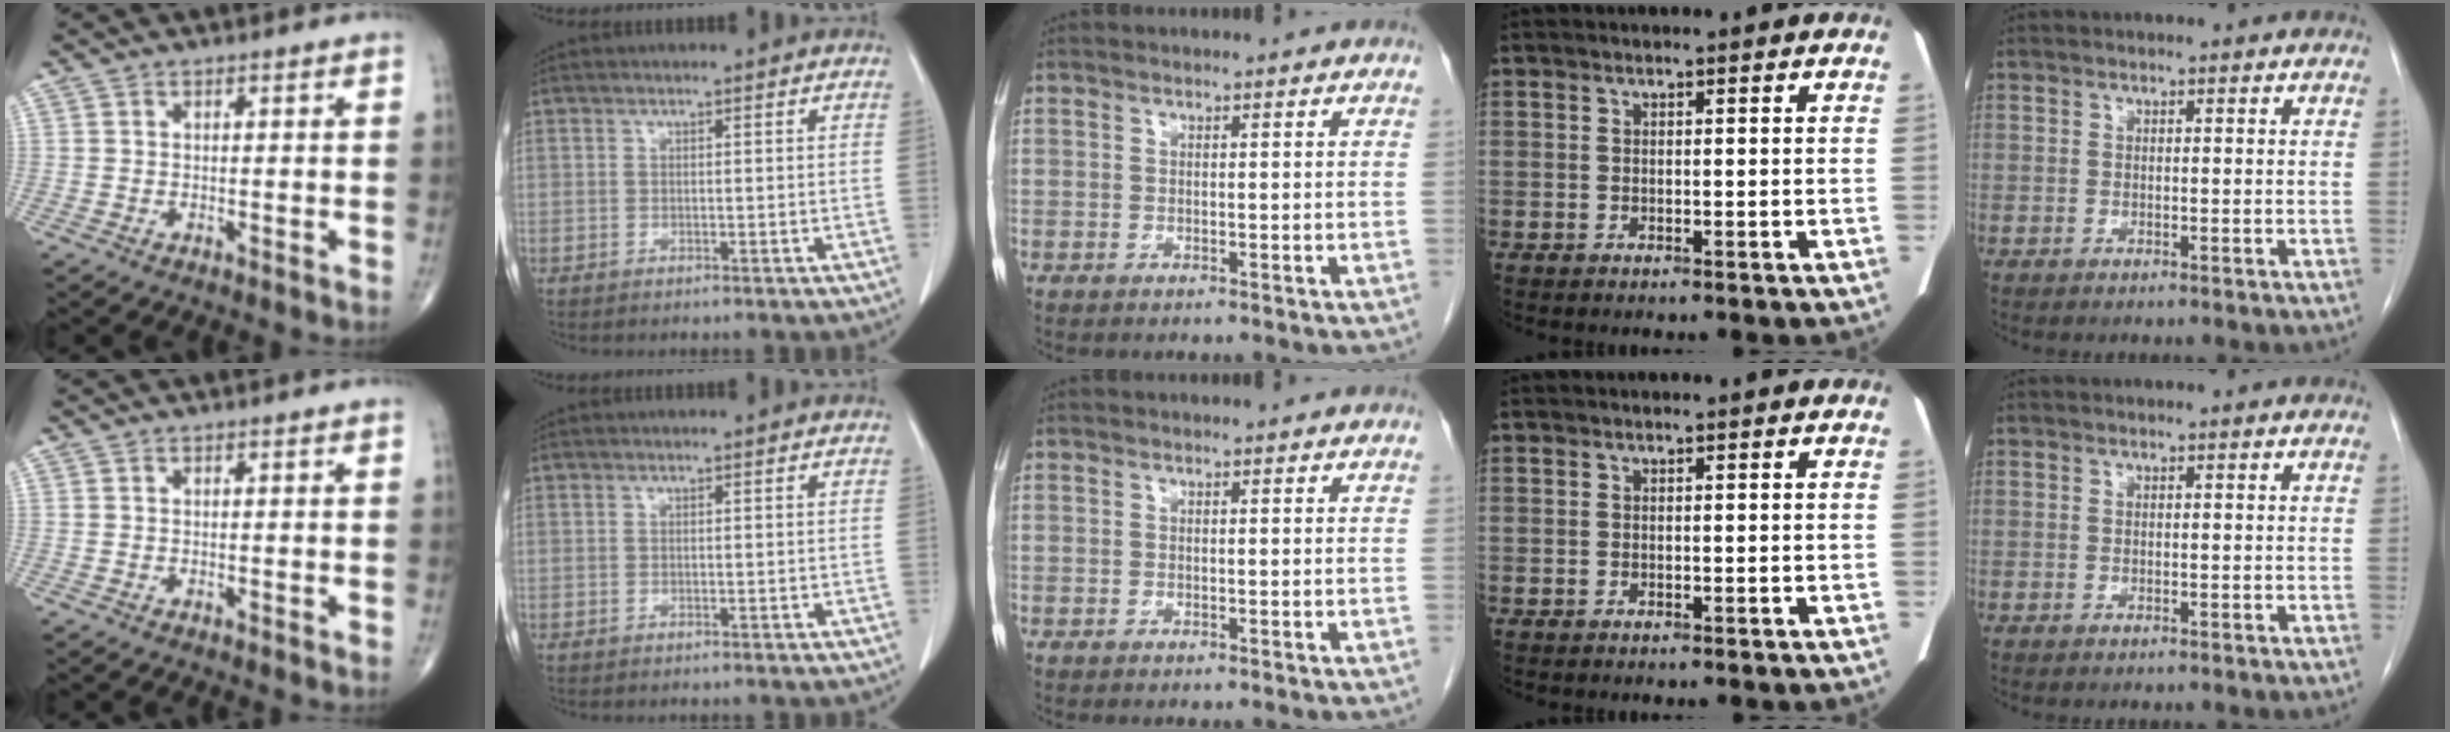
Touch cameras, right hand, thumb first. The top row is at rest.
{}